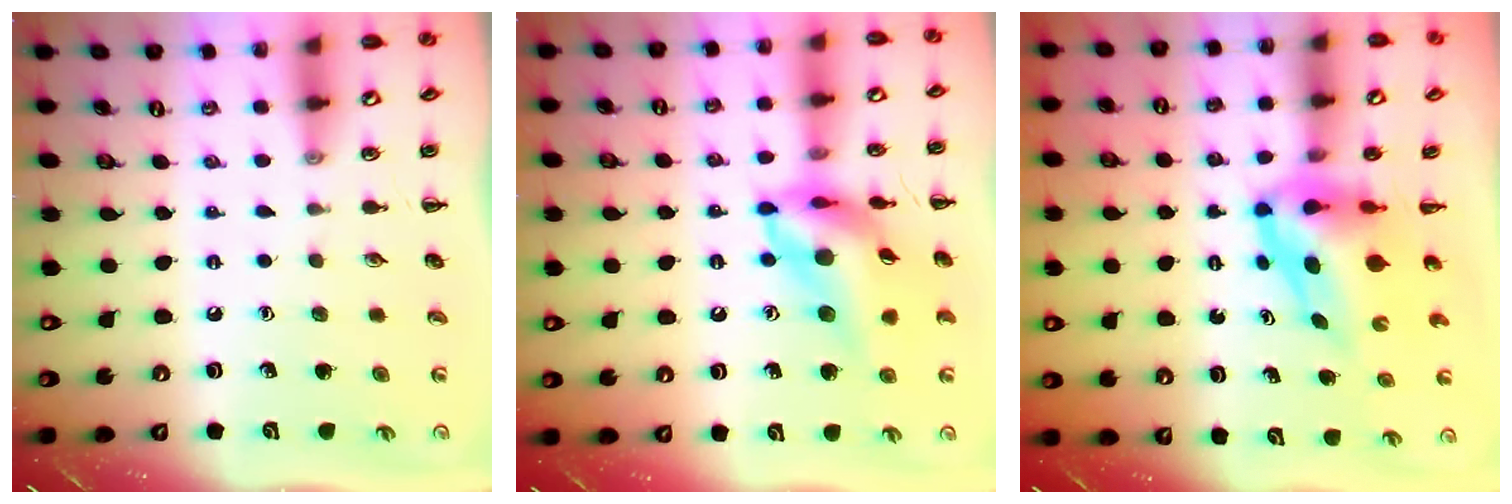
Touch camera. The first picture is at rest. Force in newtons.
{"total": 17.3, "press": 16.9, "slide": 3.7}
{"total": 6.0, "press": 5.9, "slide": 1.4}